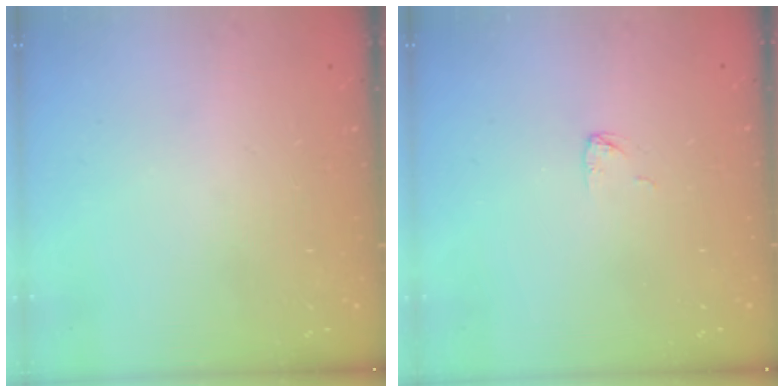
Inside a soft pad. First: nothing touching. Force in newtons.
{"total": 2.8, "press": 2.7, "slide": 0.2}